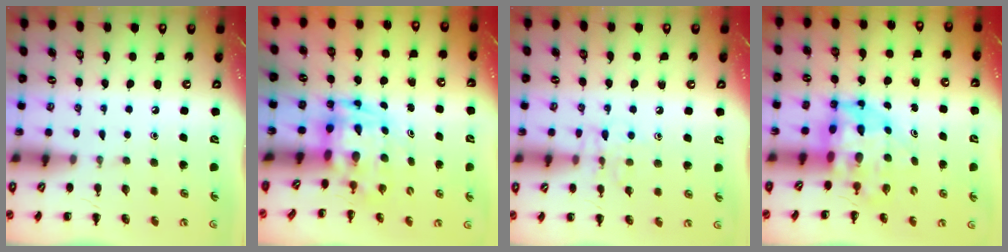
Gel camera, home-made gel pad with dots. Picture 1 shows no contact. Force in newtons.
{"total": 4.0, "press": 3.9, "slide": 0.8}
{"total": 7.3, "press": 7.3, "slide": 0.9}
{"total": 6.3, "press": 6.0, "slide": 1.8}